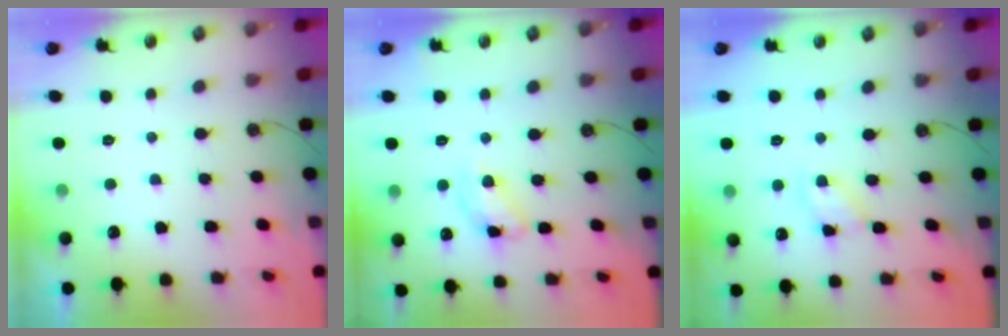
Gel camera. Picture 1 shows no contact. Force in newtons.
{"total": 11.3, "press": 11.3, "slide": 0.8}
{"total": 3.1, "press": 3.1, "slide": 0.4}